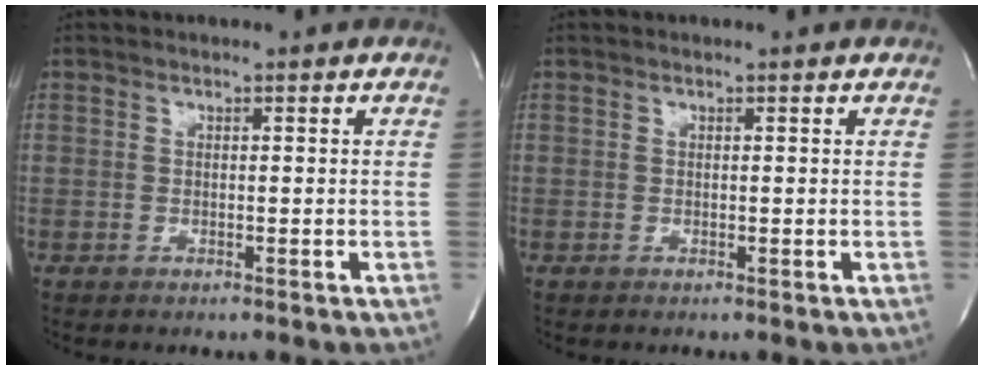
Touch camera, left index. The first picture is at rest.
{"total": 0.0}